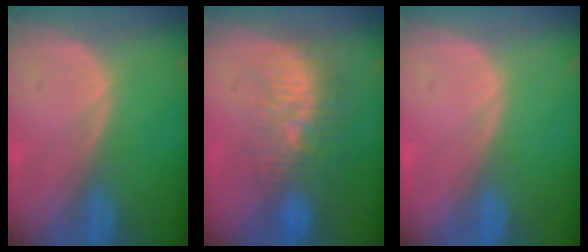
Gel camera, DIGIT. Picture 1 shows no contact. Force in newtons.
{"total": 9.4, "press": 8.8, "slide": 3.4}
{"total": 0.0}